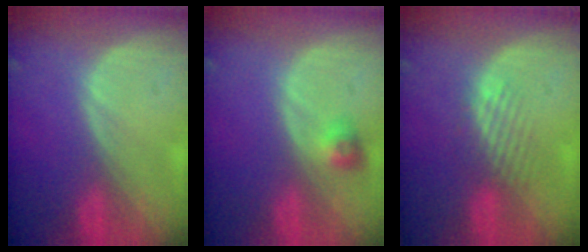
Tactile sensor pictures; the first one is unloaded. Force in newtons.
{"total": 2.9, "press": 2.6, "slide": 1.2}
{"total": 3.4, "press": 2.8, "slide": 1.9}